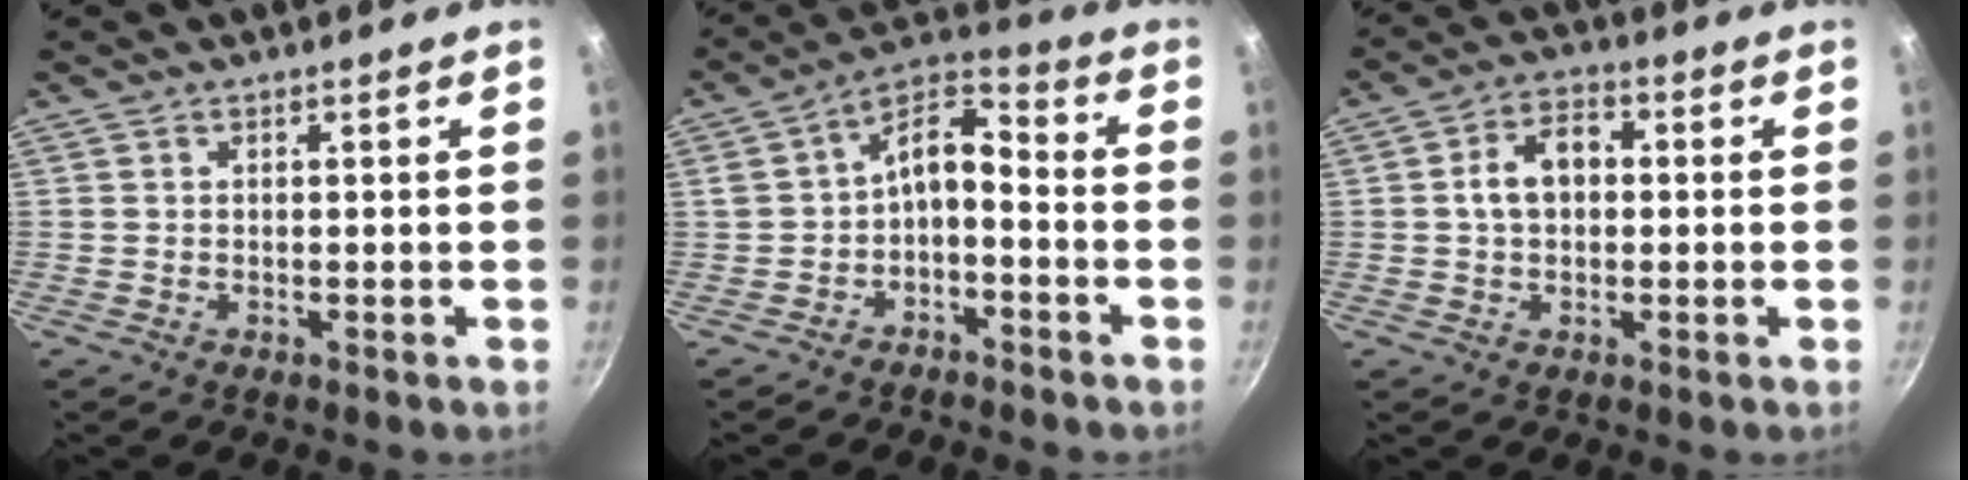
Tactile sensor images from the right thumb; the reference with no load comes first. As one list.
[{"total": 8.5, "force": [-2.6, 4.6, 6.6], "torque": [-0.112, 0.065, -0.048]}, {"total": 7.3, "force": [0.5, 5.1, 5.3], "torque": [-0.069, 0.021, -0.001]}]